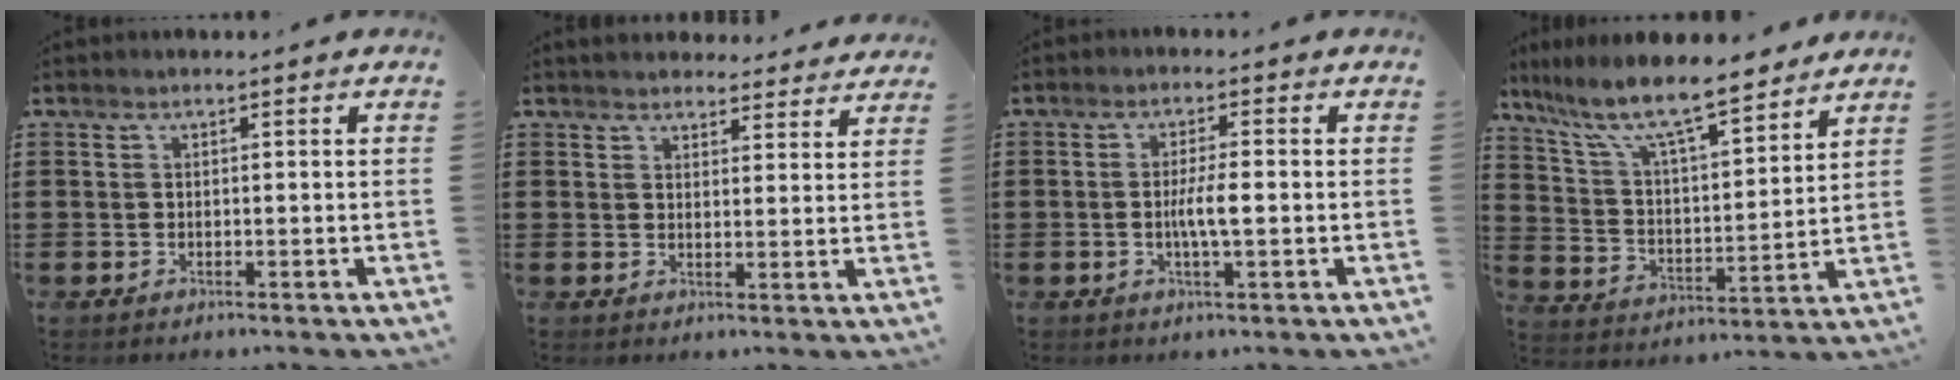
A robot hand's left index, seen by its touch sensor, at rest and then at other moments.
{"total": 3.5, "force": [3.5, 0.6, 0.3], "torque": [-0.008, -0.012, 0.063]}
{"total": 4.1, "force": [-0.5, 0.6, 4.0], "torque": [-0.077, -0.002, -0.012]}
{"total": 9.6, "force": [8.1, 1.5, 4.9], "torque": [-0.129, -0.045, 0.137]}